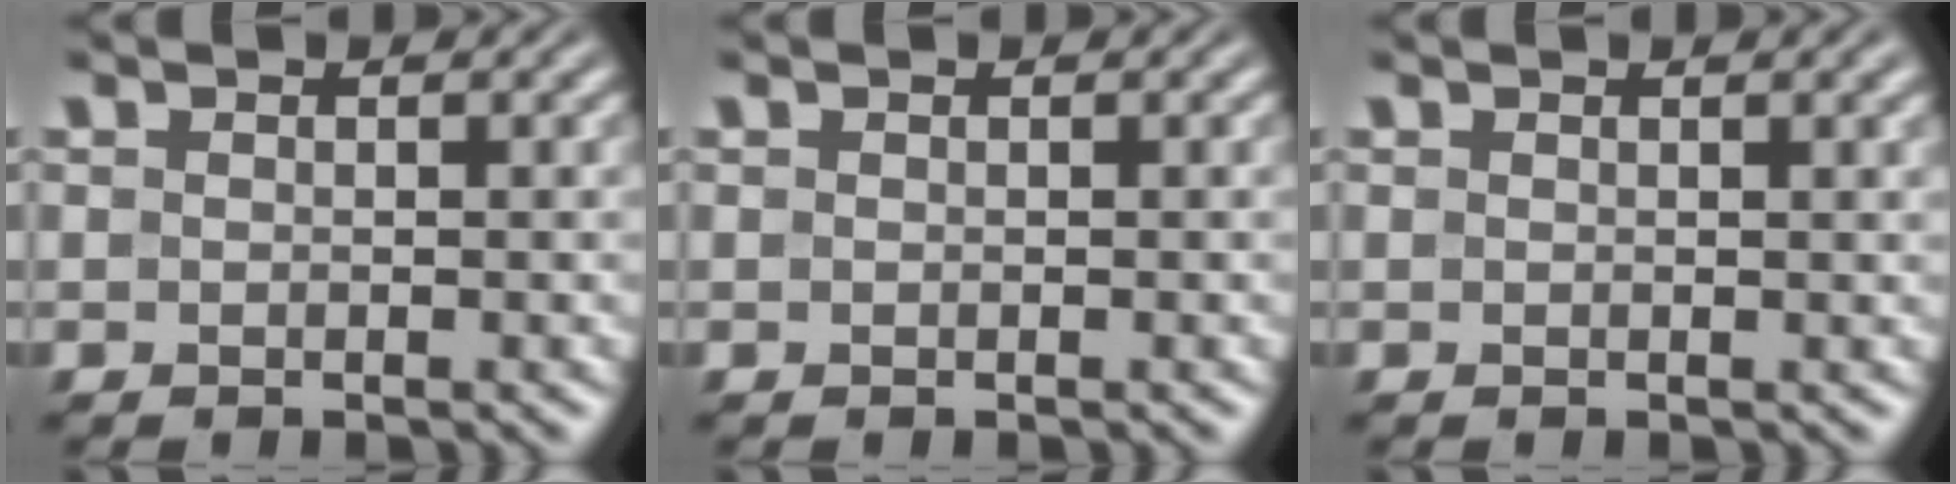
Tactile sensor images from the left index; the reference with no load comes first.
{"total": 0.0}
{"total": 2.0, "force": [1.0, 0.7, 1.6], "torque": [-0.014, 0.001, 0.007]}